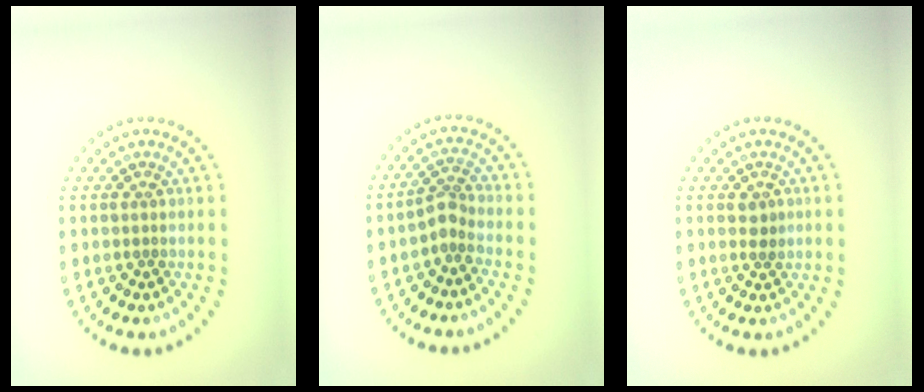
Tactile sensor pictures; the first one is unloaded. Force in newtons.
{"total": 1.9, "press": 1.4, "slide": 1.3}
{"total": 1.1, "press": 1.1, "slide": 0.3}